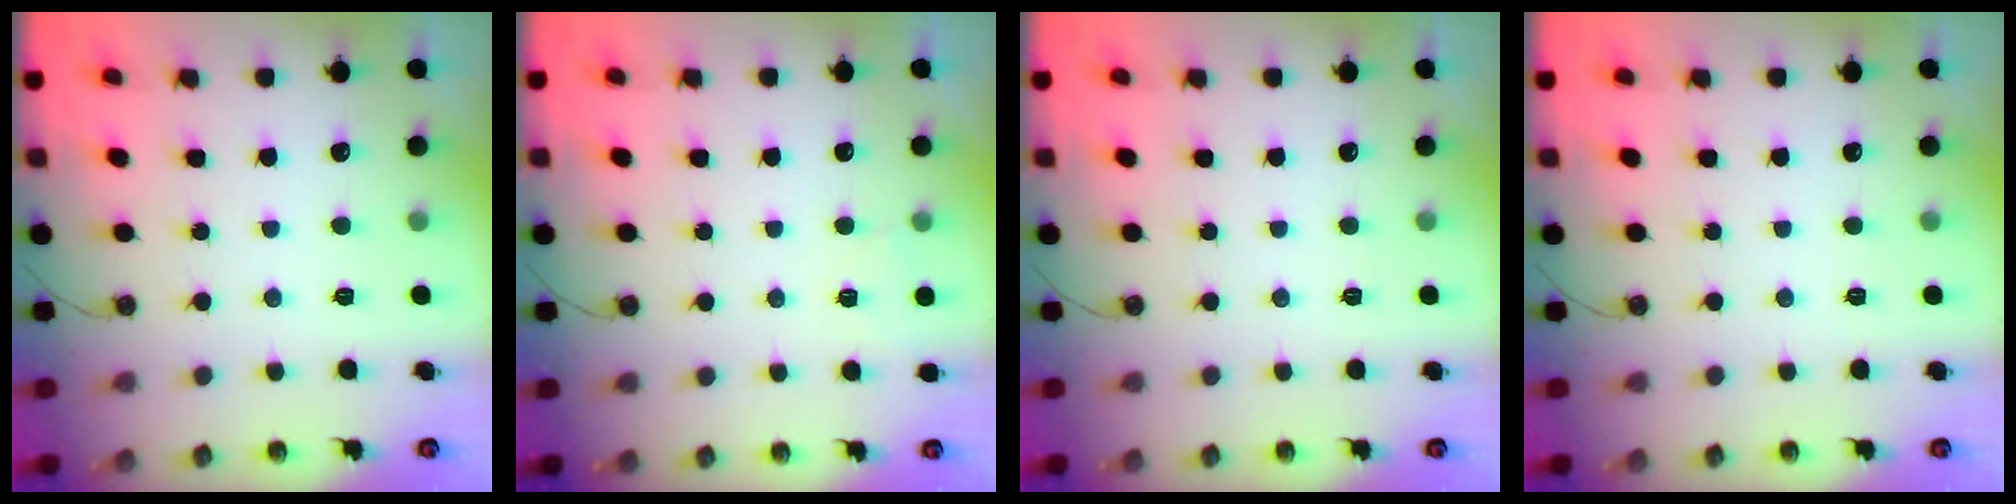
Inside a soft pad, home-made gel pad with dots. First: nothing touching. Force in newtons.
{"total": 3.1, "press": 2.4, "slide": 2.0}
{"total": 0.0}
{"total": 0.0}